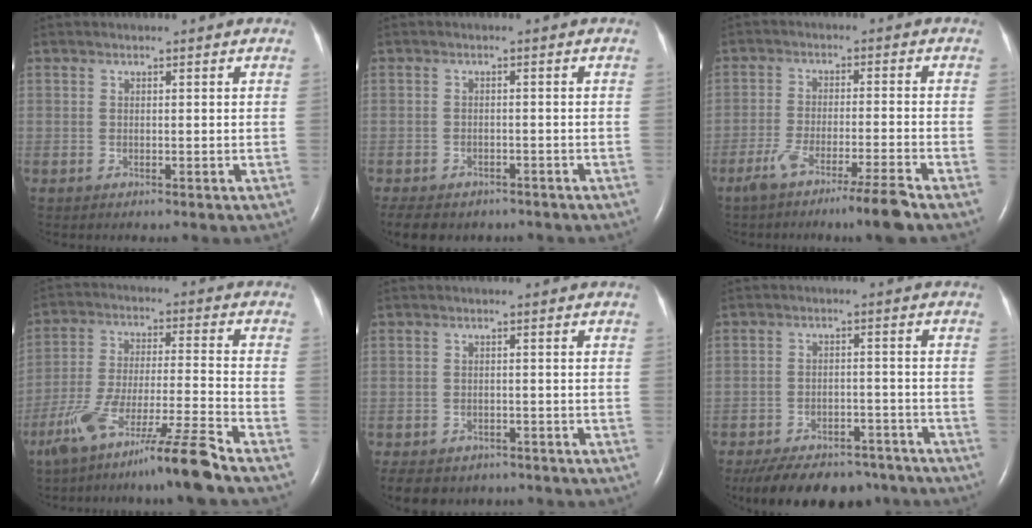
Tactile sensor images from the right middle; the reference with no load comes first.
{"total": 11.7, "force": [-8.8, 6.1, 4.6], "torque": [-0.111, -0.009, -0.109]}
{"total": 7.6, "force": [-5.5, -1.0, 5.1], "torque": [-0.092, -0.017, -0.101]}
{"total": 13.9, "force": [-10.3, -1.7, 9.2], "torque": [-0.171, -0.024, -0.183]}
{"total": 12.6, "force": [-9.4, 7.2, 4.4], "torque": [-0.116, -0.010, -0.111]}
{"total": 16.5, "force": [-13.5, 7.1, 6.4], "torque": [-0.131, -0.005, -0.183]}